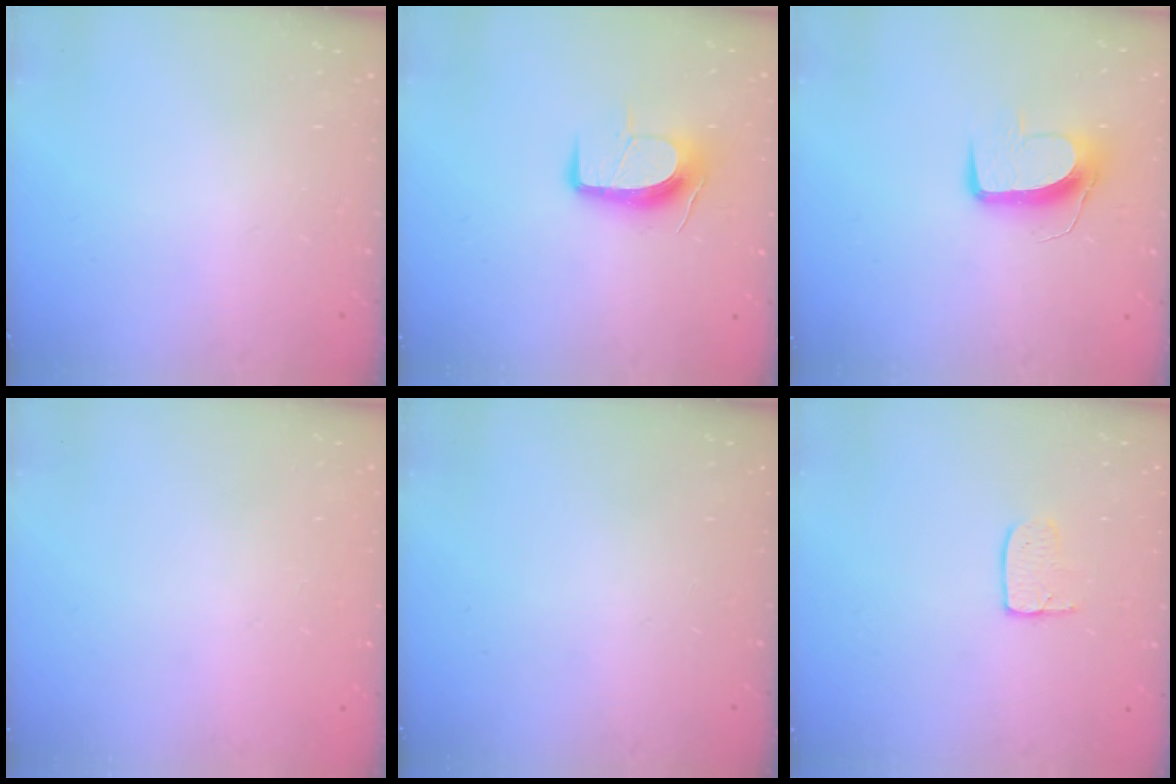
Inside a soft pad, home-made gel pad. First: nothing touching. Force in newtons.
{"total": 10.5, "press": 10.5, "slide": 0.9}
{"total": 9.8, "press": 9.8, "slide": 0.8}
{"total": 0.0}
{"total": 0.0}
{"total": 3.3, "press": 3.3, "slide": 0.1}